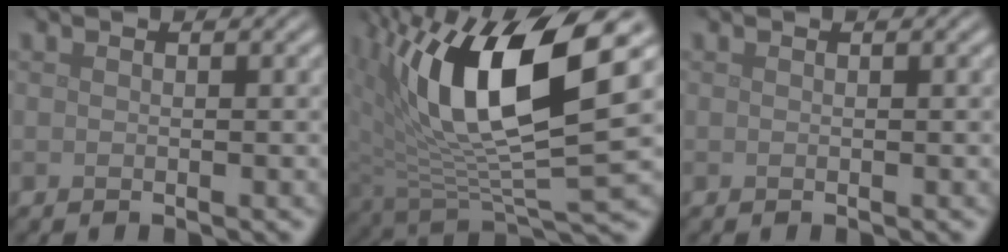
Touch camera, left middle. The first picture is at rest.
{"total": 13.4, "force": [4.2, 4.4, 12.0], "torque": [-0.224, 0.001, 0.081]}
{"total": 0.0}